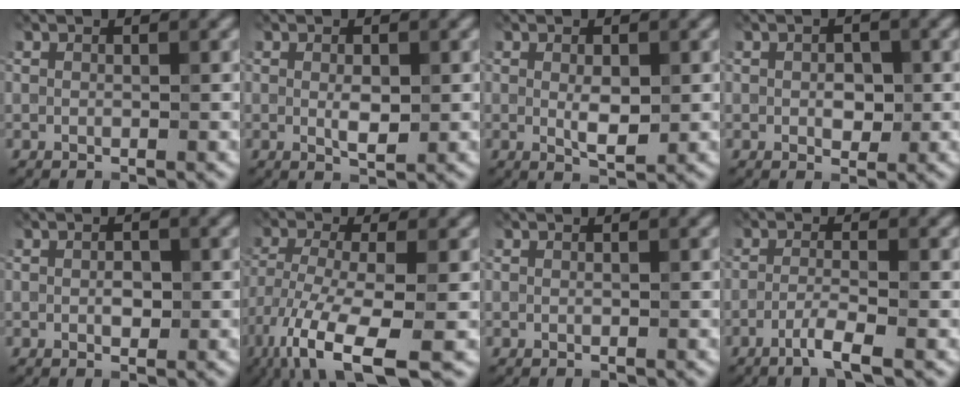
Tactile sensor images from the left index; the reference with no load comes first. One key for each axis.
{"total": 2.0, "fx": 0.0, "fy": 0.8, "fz": 1.8, "tx": -0.032, "ty": -0.004, "tz": 0.004}
{"total": 2.4, "fx": 0.1, "fy": 0.9, "fz": 2.2, "tx": -0.042, "ty": -0.005, "tz": 0.004}
{"total": 1.9, "fx": 0.0, "fy": 1.3, "fz": 1.5, "tx": -0.022, "ty": -0.003, "tz": 0.000}
{"total": 1.3, "fx": 0.0, "fy": 0.8, "fz": 1.0, "tx": -0.014, "ty": -0.002, "tz": -0.002}
{"total": 10.1, "fx": -6.0, "fy": 2.9, "fz": 7.5, "tx": -0.156, "ty": -0.018, "tz": -0.112}
{"total": 0.0}
{"total": 2.6, "fx": -1.4, "fy": 0.2, "fz": 2.1, "tx": -0.037, "ty": 0.004, "tz": -0.036}